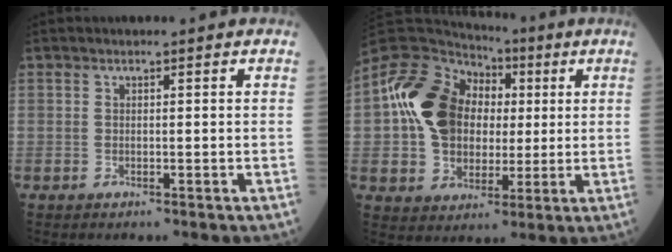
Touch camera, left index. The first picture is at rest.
{"total": 15.0, "force": [1.9, 11.7, 9.3], "torque": [-0.203, 0.043, 0.037]}